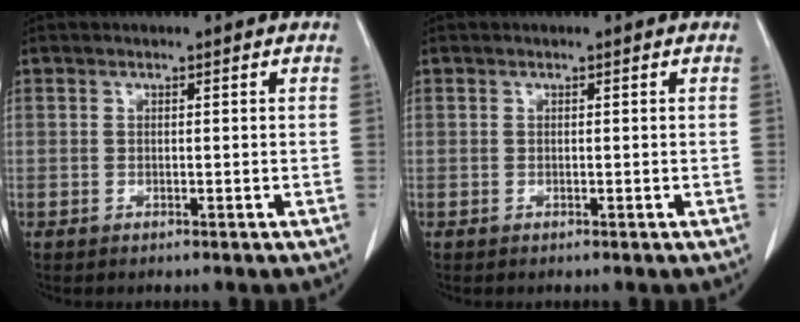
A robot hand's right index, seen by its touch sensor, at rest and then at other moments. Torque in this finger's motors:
{"motor_torque": [0.00, 0.00, 0.00, 0.00]}